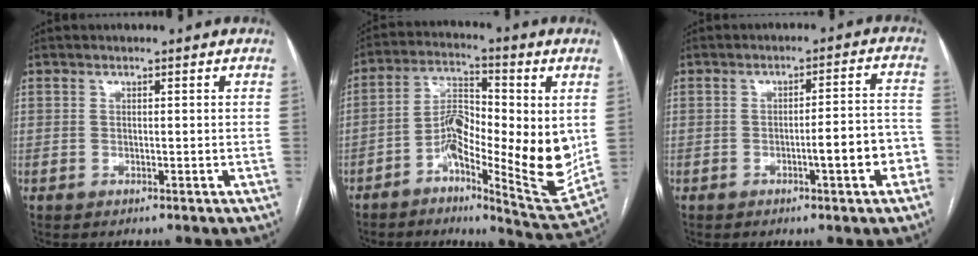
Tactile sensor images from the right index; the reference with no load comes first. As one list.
[{"total": 15.1, "force": [-1.6, 4.3, 14.4], "torque": [-0.232, 0.001, -0.029]}, {"total": 6.8, "force": [-2.7, 0.8, 6.2], "torque": [-0.077, 0.020, -0.032]}]